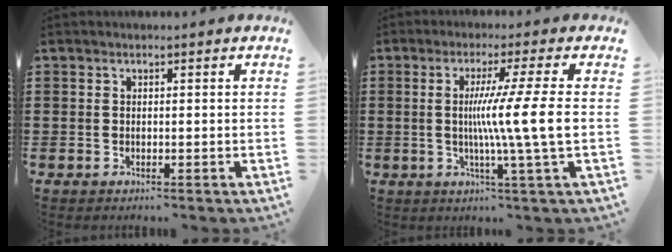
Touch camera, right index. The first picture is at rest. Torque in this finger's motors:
{"motor_torque": [1.74, -0.40, 0.73, 0.21]}